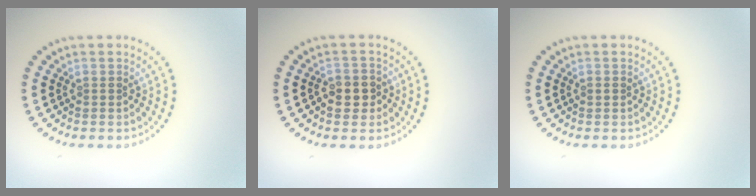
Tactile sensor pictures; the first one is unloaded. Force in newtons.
{"total": 2.5, "press": 2.4, "slide": 0.6}
{"total": 0.6, "press": 0.6, "slide": 0.1}